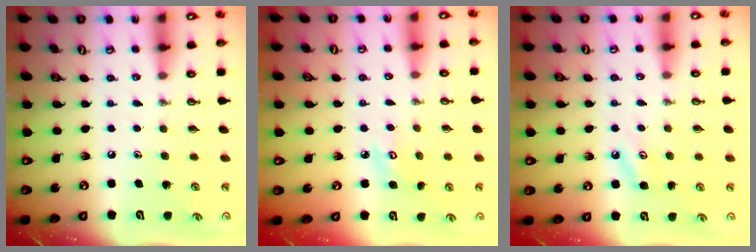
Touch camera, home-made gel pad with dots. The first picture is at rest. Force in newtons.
{"total": 4.6, "press": 4.6, "slide": 0.5}
{"total": 3.9, "press": 3.9, "slide": 0.6}